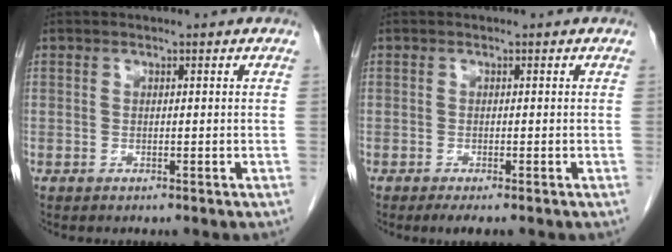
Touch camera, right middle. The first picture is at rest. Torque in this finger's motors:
{"motor_torque": [0.38, -0.20, -0.01, 0.02]}